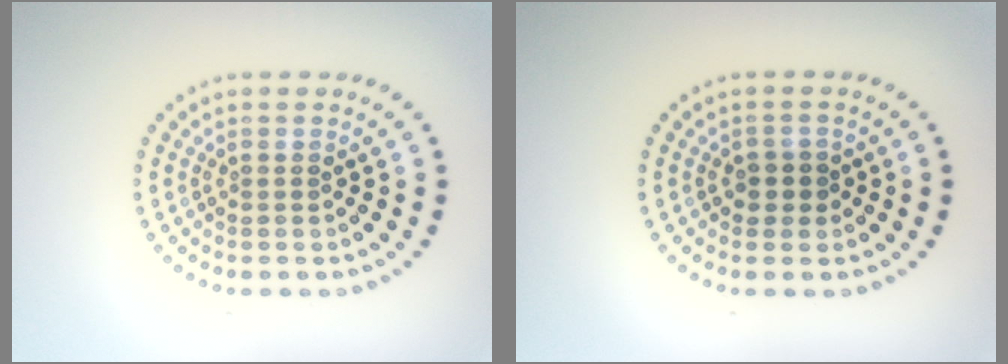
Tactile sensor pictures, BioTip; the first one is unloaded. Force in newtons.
{"total": 1.7, "press": 1.5, "slide": 0.7}